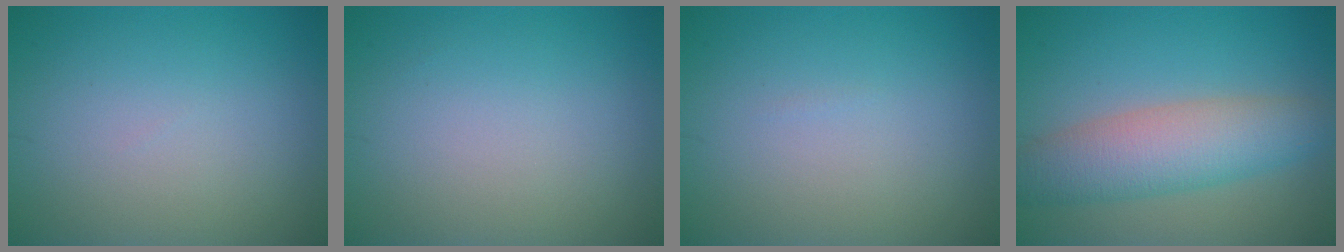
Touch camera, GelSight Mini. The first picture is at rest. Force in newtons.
{"total": 0.0}
{"total": 0.0}
{"total": 6.1, "press": 6.1, "slide": 0.3}